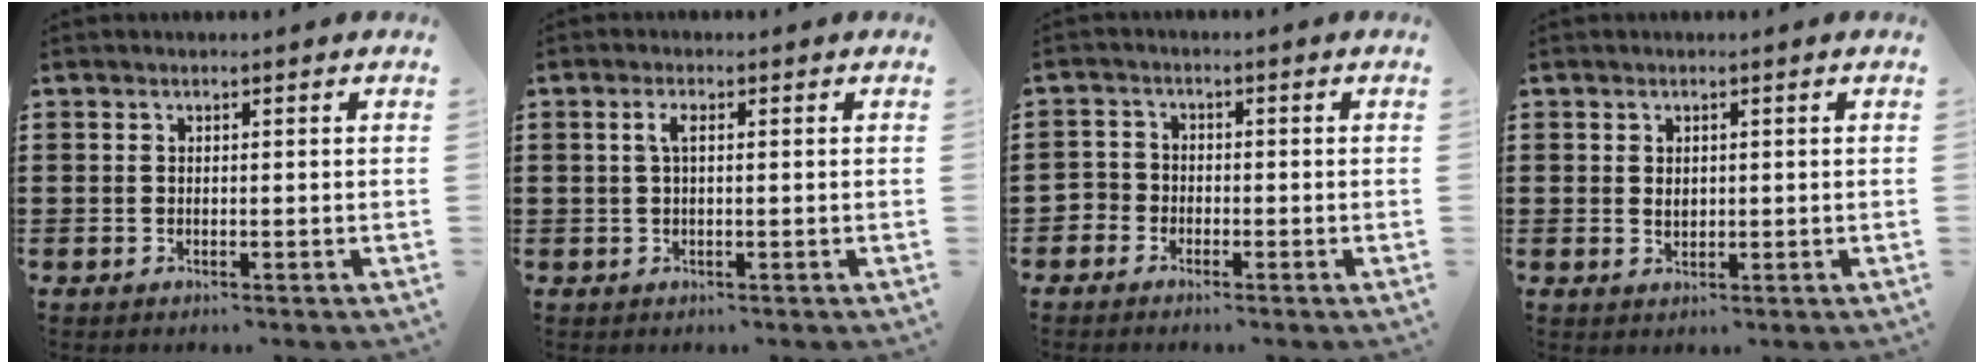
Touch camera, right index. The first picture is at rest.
{"total": 1.9, "force": [0.4, 0.6, 1.8], "torque": [-0.037, 0.005, 0.004]}
{"total": 2.5, "force": [-1.8, 1.7, -0.2], "torque": [-0.008, 0.004, -0.043]}
{"total": 1.3, "force": [0.4, 0.9, 0.9], "torque": [-0.019, 0.006, 0.006]}